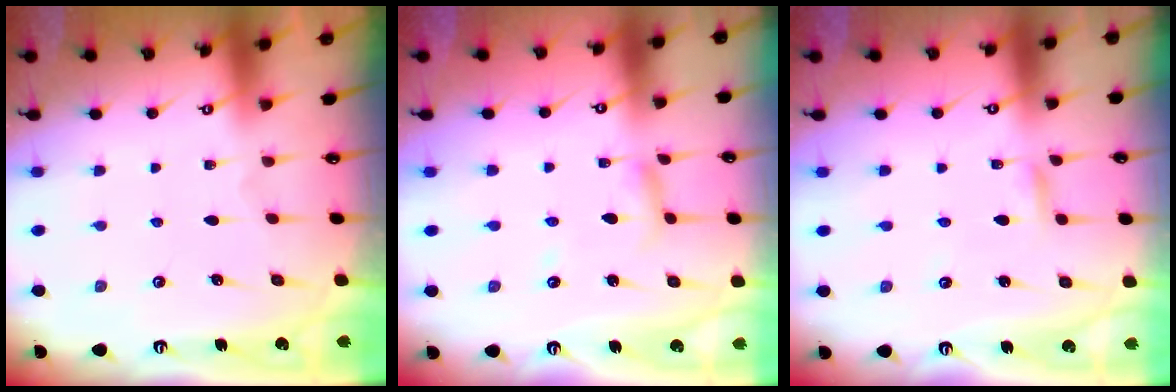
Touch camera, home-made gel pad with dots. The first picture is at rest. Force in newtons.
{"total": 5.2, "press": 5.2, "slide": 0.3}
{"total": 2.4, "press": 2.4, "slide": 0.1}